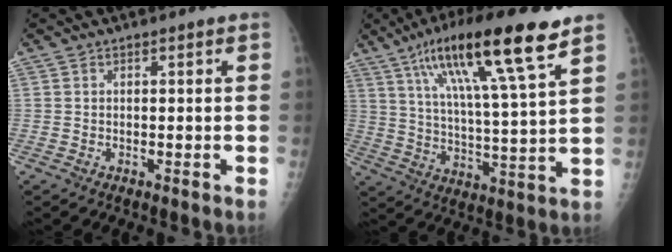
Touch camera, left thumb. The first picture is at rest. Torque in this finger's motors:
{"motor_torque": [0.34, 0.75, 1.78, -0.99, 0.54]}